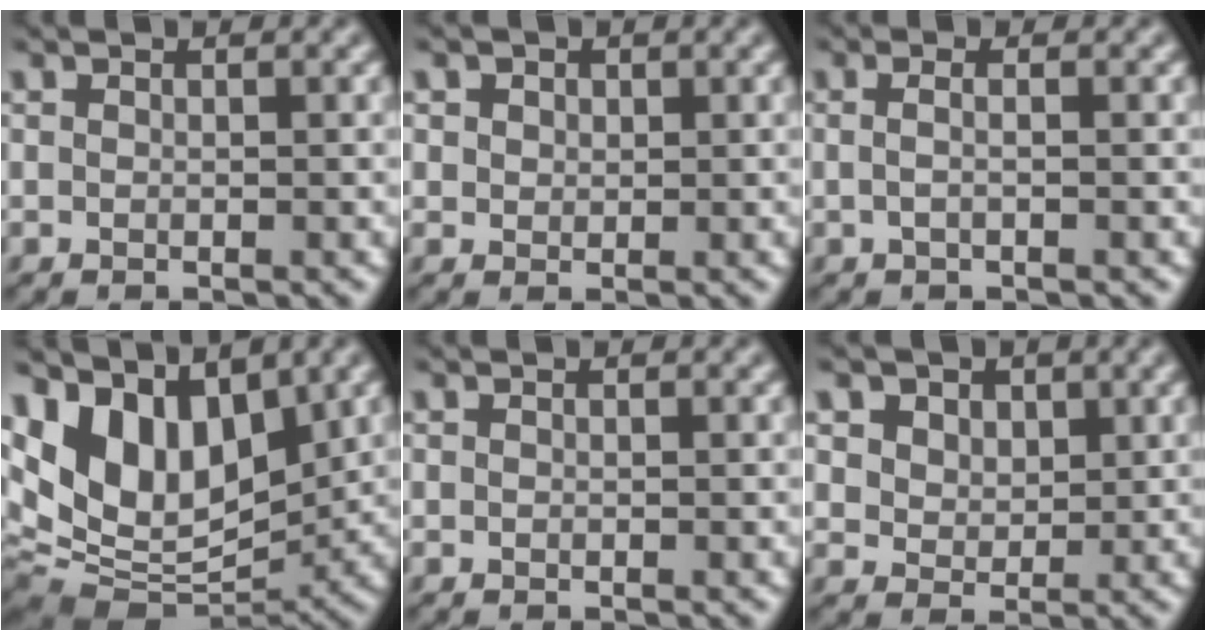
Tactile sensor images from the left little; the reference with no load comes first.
{"total": 2.8, "force": [1.5, 2.0, 1.2], "torque": [-0.037, 0.007, 0.023]}
{"total": 1.7, "force": [0.2, 0.6, 1.6], "torque": [-0.019, 0.002, -0.010]}
{"total": 11.1, "force": [3.9, 6.8, 7.8], "torque": [-0.142, 0.017, 0.077]}
{"total": 0.0}
{"total": 5.1, "force": [2.8, 3.8, 2.2], "torque": [-0.058, -0.003, 0.045]}